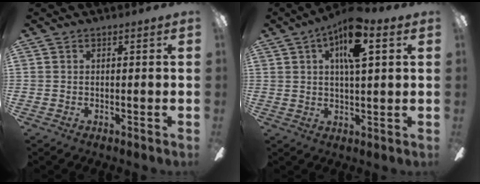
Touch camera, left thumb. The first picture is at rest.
{"total": 10.8, "force": [4.7, 3.8, 9.0], "torque": [-0.145, -0.002, 0.076]}